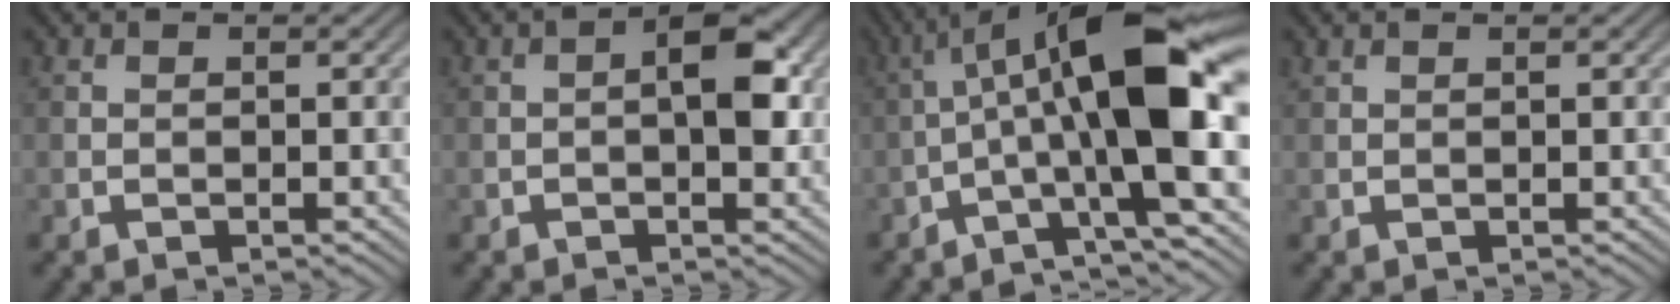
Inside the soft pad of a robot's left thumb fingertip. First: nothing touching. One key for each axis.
{"total": 4.2, "fx": 0.0, "fy": 1.7, "fz": 3.9, "tx": -0.053, "ty": 0.010, "tz": -0.008}
{"total": 14.7, "fx": -1.3, "fy": 3.6, "fz": 14.2, "tx": -0.219, "ty": 0.033, "tz": -0.028}
{"total": 0.6, "fx": 0.5, "fy": 0.1, "fz": 0.3, "tx": -0.011, "ty": 0.005, "tz": 0.010}